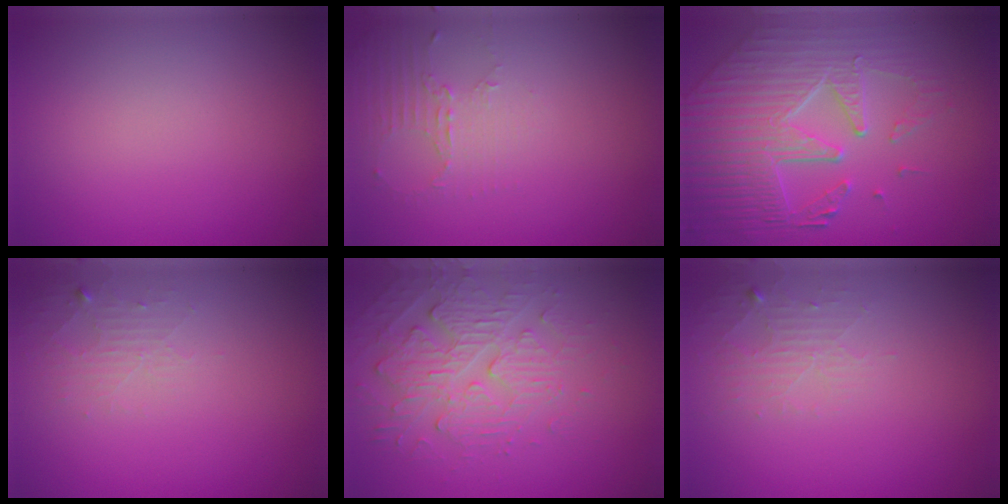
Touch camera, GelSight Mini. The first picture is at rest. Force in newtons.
{"total": 2.2, "press": 1.6, "slide": 1.5}
{"total": 8.5, "press": 5.9, "slide": 6.1}
{"total": 1.7, "press": 1.7, "slide": 0.3}
{"total": 4.0, "press": 3.6, "slide": 1.8}
{"total": 1.9, "press": 1.9, "slide": 0.3}